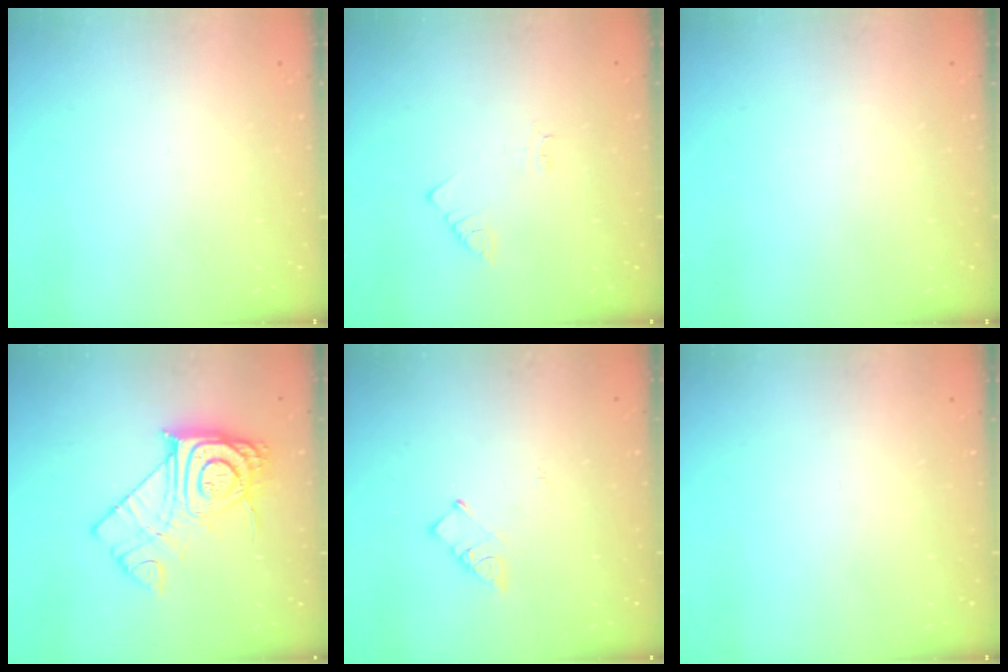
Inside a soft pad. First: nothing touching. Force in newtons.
{"total": 1.4, "press": 1.4, "slide": 0.3}
{"total": 0.0}
{"total": 19.5, "press": 19.4, "slide": 1.6}
{"total": 3.7, "press": 3.7, "slide": 0.4}
{"total": 0.0}